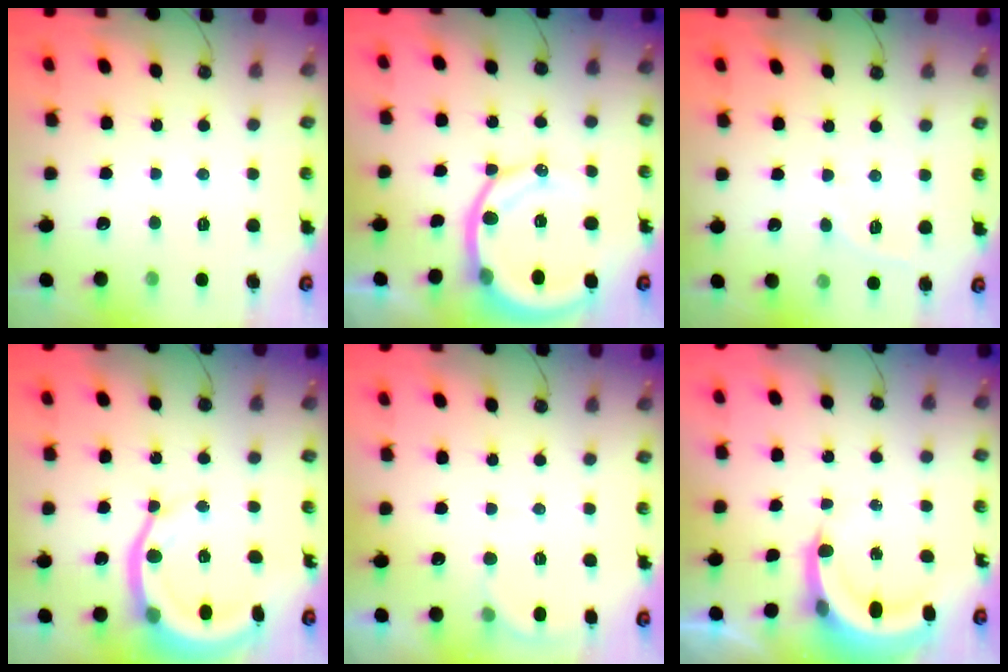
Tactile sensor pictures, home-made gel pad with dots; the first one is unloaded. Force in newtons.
{"total": 14.5, "press": 14.4, "slide": 1.8}
{"total": 5.2, "press": 5.2, "slide": 0.4}
{"total": 11.7, "press": 11.5, "slide": 2.1}
{"total": 4.5, "press": 4.4, "slide": 0.9}
{"total": 5.5, "press": 5.5, "slide": 0.9}